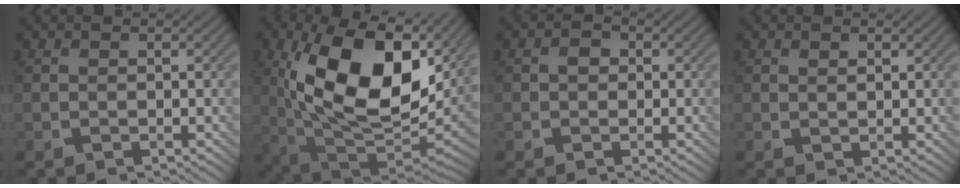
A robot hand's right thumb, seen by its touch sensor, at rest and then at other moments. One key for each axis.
{"total": 17.9, "fx": 4.9, "fy": 9.8, "fz": 14.2, "tx": -0.263, "ty": -0.008, "tz": 0.086}
{"total": 1.4, "fx": -0.1, "fy": 1.2, "fz": 0.7, "tx": -0.011, "ty": -0.001, "tz": -0.007}
{"total": 0.6, "fx": 0.5, "fy": 0.2, "fz": 0.3, "tx": -0.004, "ty": -0.002, "tz": 0.010}